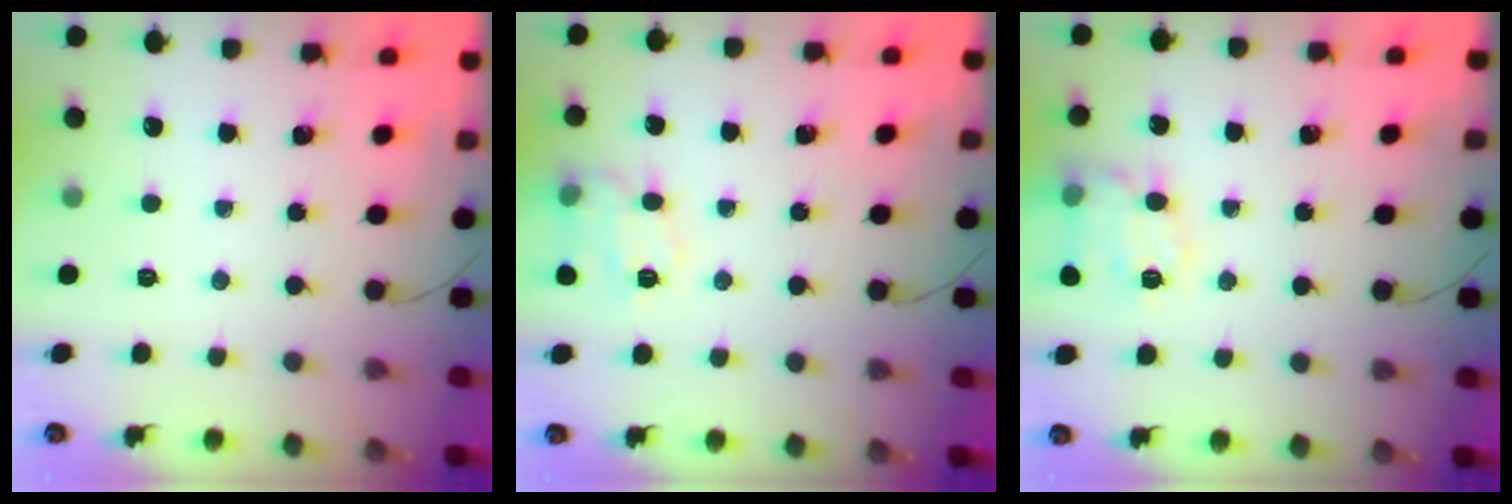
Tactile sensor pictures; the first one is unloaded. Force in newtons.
{"total": 10.9, "press": 10.9, "slide": 0.1}
{"total": 13.4, "press": 13.4, "slide": 0.4}